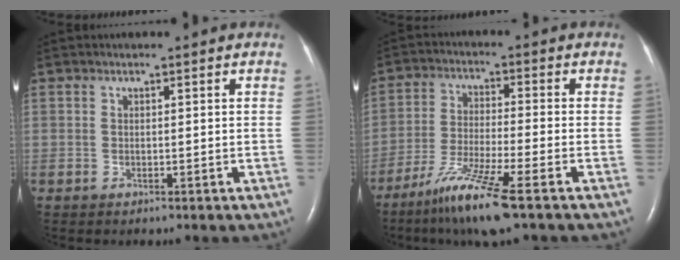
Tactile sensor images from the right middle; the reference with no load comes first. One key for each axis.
{"total": 10.1, "fx": -6.6, "fy": -0.6, "fz": 7.6, "tx": -0.158, "ty": -0.037, "tz": -0.126}